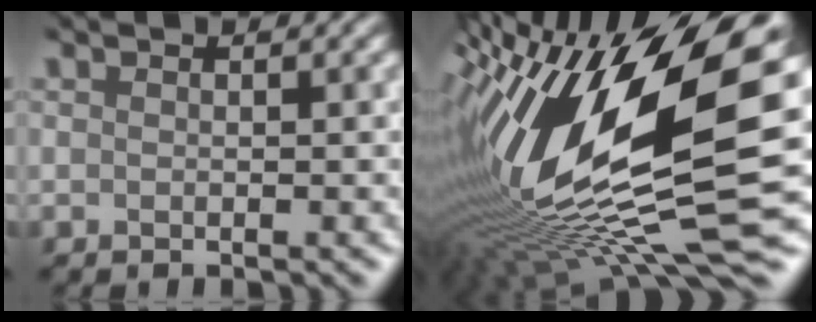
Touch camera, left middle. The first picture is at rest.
{"total": 15.0, "force": [0.4, 4.3, 14.3], "torque": [-0.290, 0.005, 0.024]}